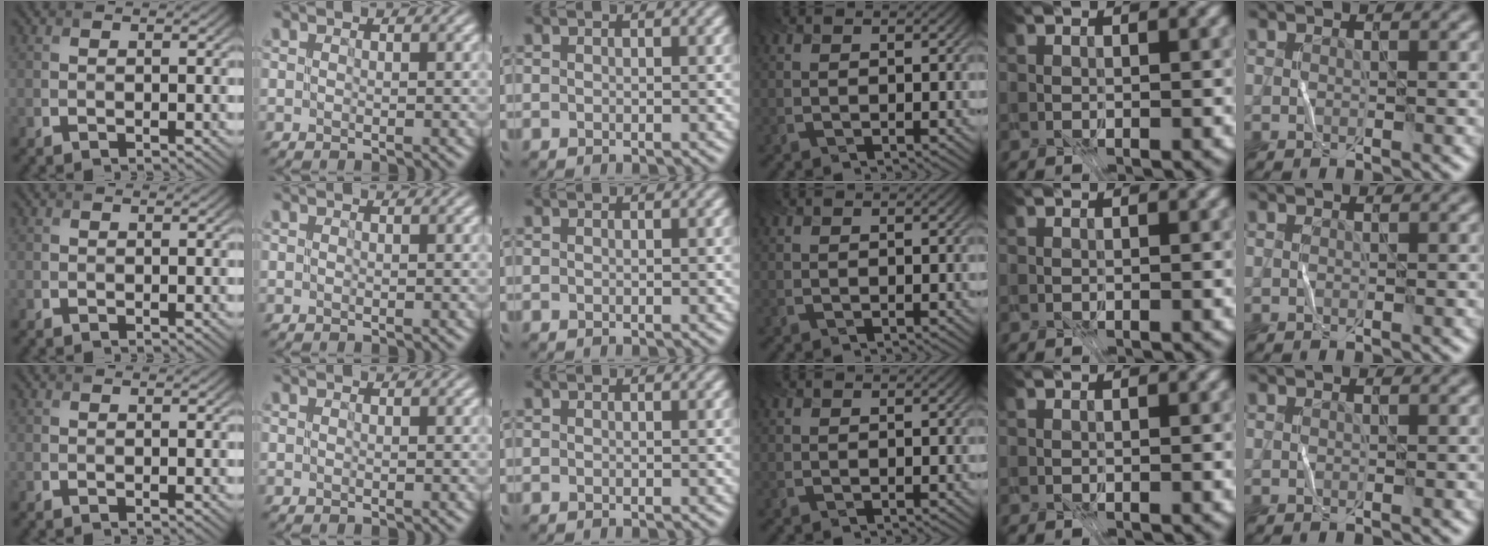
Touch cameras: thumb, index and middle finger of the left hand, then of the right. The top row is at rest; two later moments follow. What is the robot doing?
{"motion": "fold", "object": "receipt paper"}